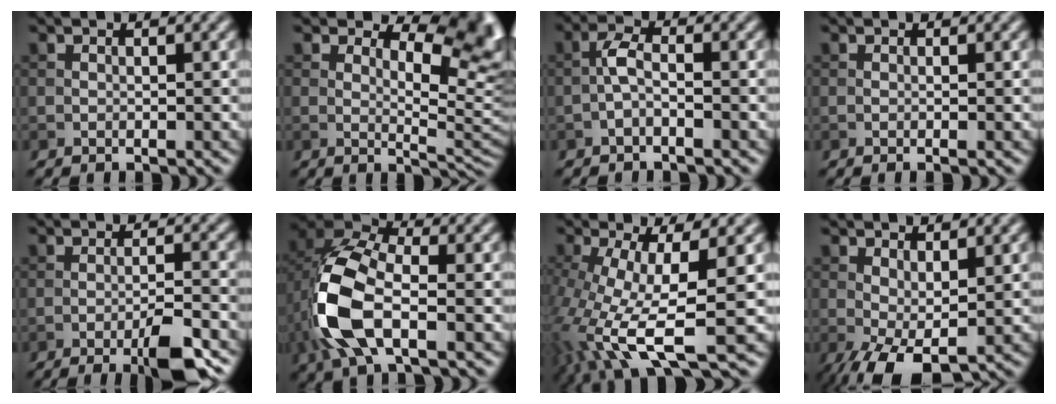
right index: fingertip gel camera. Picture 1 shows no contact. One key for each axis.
{"total": 8.8, "fx": 4.1, "fy": 4.2, "fz": 6.6, "tx": -0.087, "ty": -0.002, "tz": 0.061}
{"total": 2.0, "fx": -0.9, "fy": 0.7, "fz": 1.7, "tx": -0.036, "ty": 0.007, "tz": -0.022}
{"total": 0.9, "fx": -0.1, "fy": 0.2, "fz": 0.8, "tx": -0.011, "ty": -0.004, "tz": -0.005}
{"total": 5.3, "fx": -2.8, "fy": 1.0, "fz": 4.4, "tx": -0.067, "ty": 0.001, "tz": -0.045}
{"total": 9.9, "fx": -2.3, "fy": 5.2, "fz": 8.1, "tx": -0.190, "ty": 0.005, "tz": -0.054}
{"total": 11.2, "fx": -2.7, "fy": 3.9, "fz": 10.1, "tx": -0.222, "ty": -0.025, "tz": -0.041}
{"total": 4.8, "fx": -1.0, "fy": 2.0, "fz": 4.2, "tx": -0.091, "ty": -0.006, "tz": -0.015}